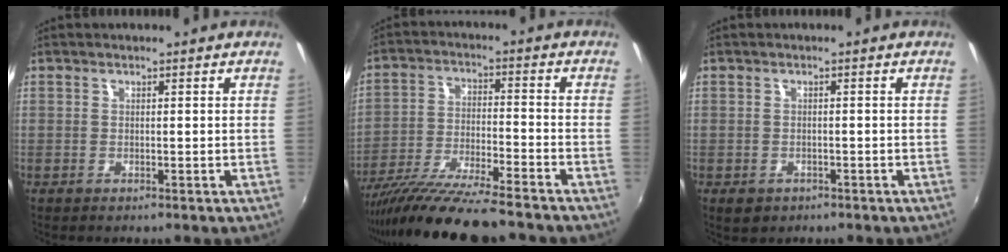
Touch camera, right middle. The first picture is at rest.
{"total": 15.7, "force": [-13.4, 1.0, 8.1], "torque": [-0.164, -0.036, -0.232]}
{"total": 2.7, "force": [-1.4, 2.0, 1.2], "torque": [-0.027, -0.005, -0.016]}